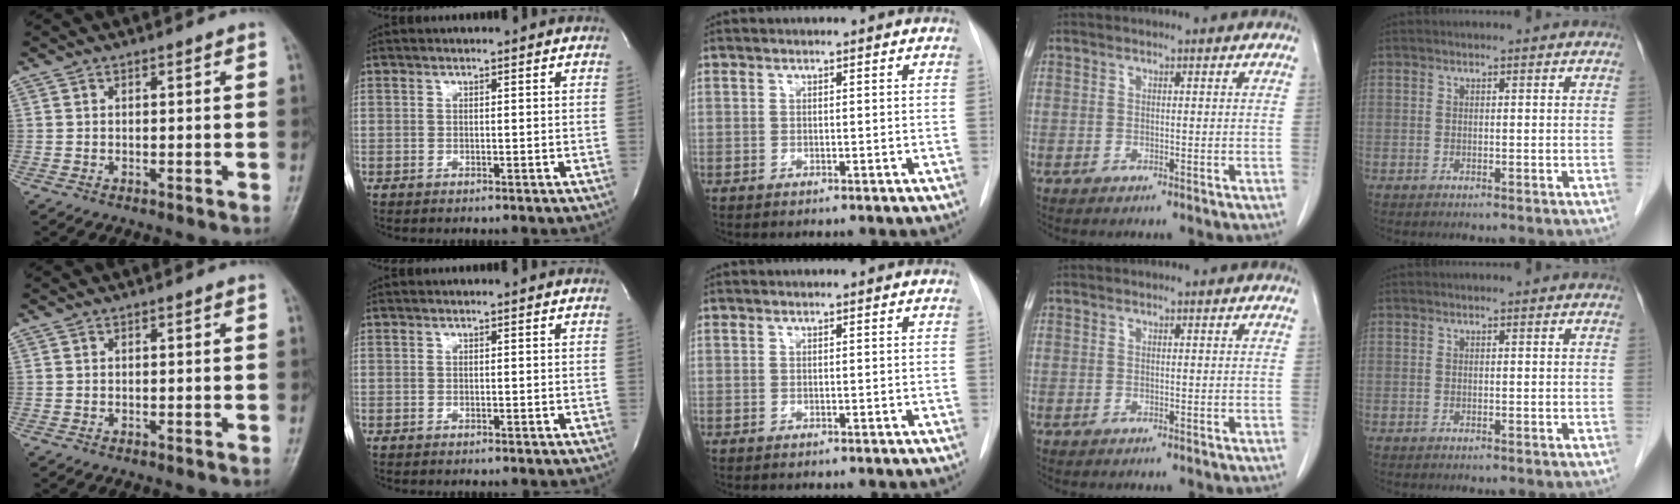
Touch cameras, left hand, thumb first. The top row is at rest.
{}